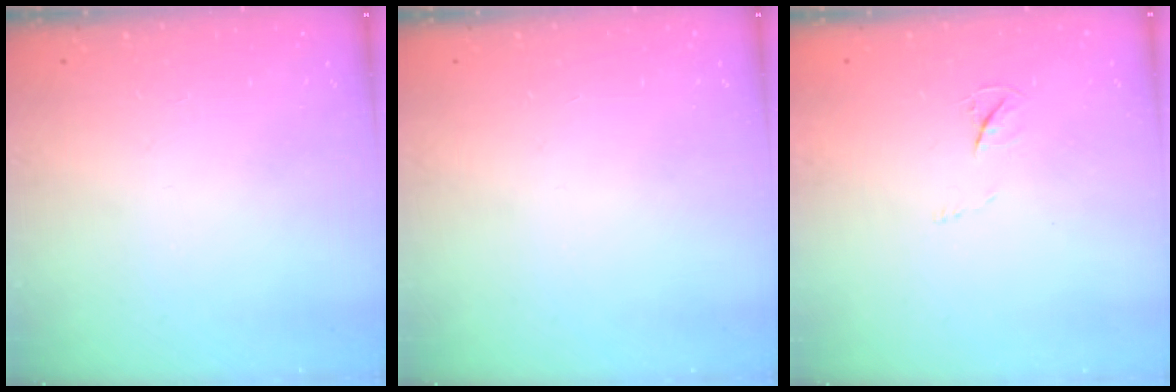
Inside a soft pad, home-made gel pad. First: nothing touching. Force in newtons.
{"total": 0.0}
{"total": 3.6, "press": 3.6, "slide": 0.5}